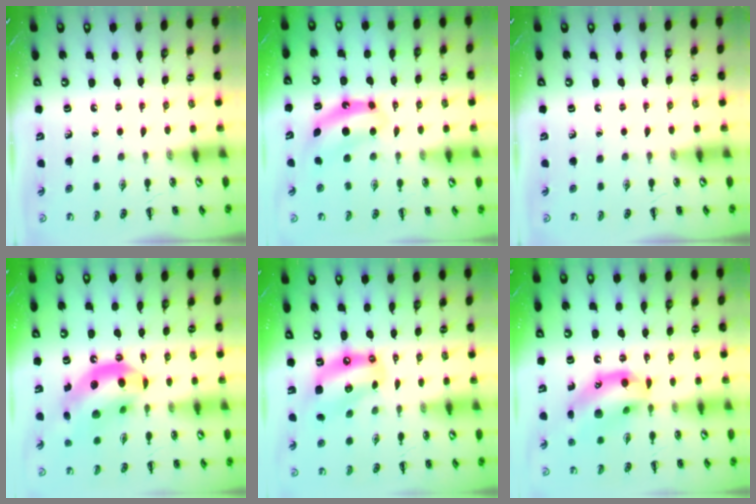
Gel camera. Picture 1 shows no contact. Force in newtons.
{"total": 7.1, "press": 7.1, "slide": 0.5}
{"total": 0.0}
{"total": 16.5, "press": 15.9, "slide": 4.1}
{"total": 12.0, "press": 11.7, "slide": 2.6}
{"total": 15.9, "press": 15.6, "slide": 3.0}